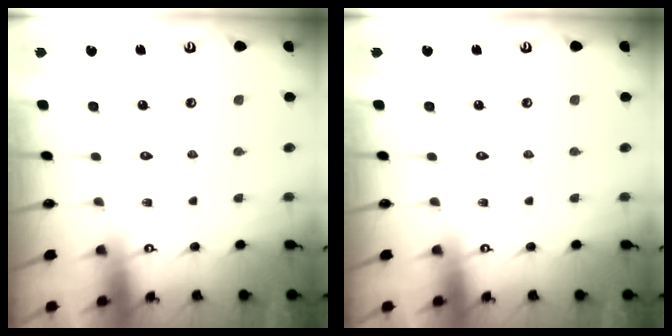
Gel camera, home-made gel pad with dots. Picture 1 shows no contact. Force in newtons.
{"total": 0.0}